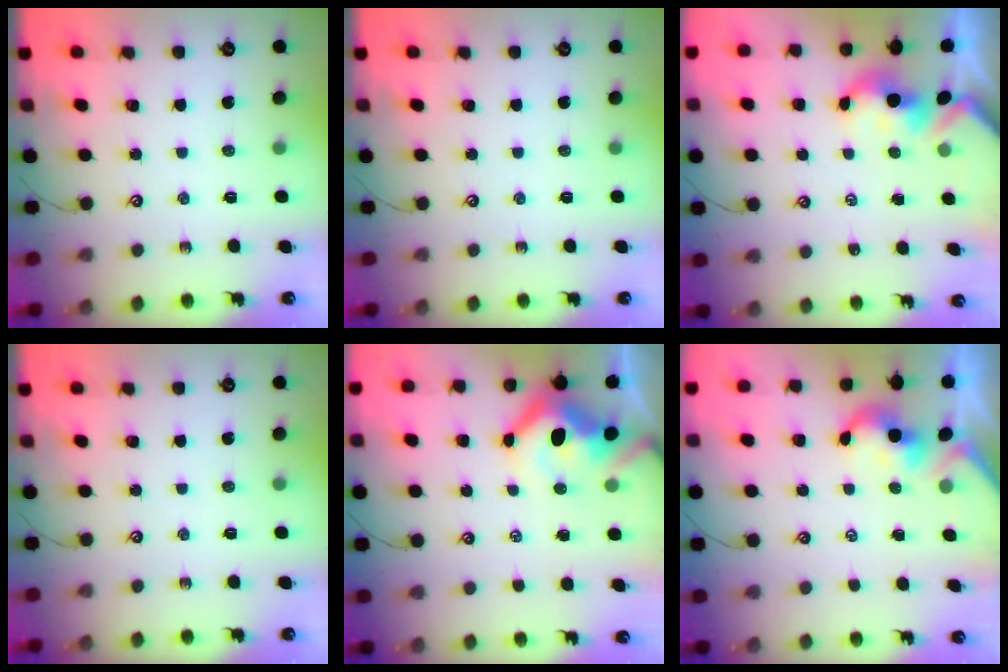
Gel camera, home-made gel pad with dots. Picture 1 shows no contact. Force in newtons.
{"total": 0.0}
{"total": 1.5, "press": 1.5, "slide": 0.3}
{"total": 0.0}
{"total": 11.5, "press": 11.3, "slide": 2.1}
{"total": 1.1, "press": 1.0, "slide": 0.5}